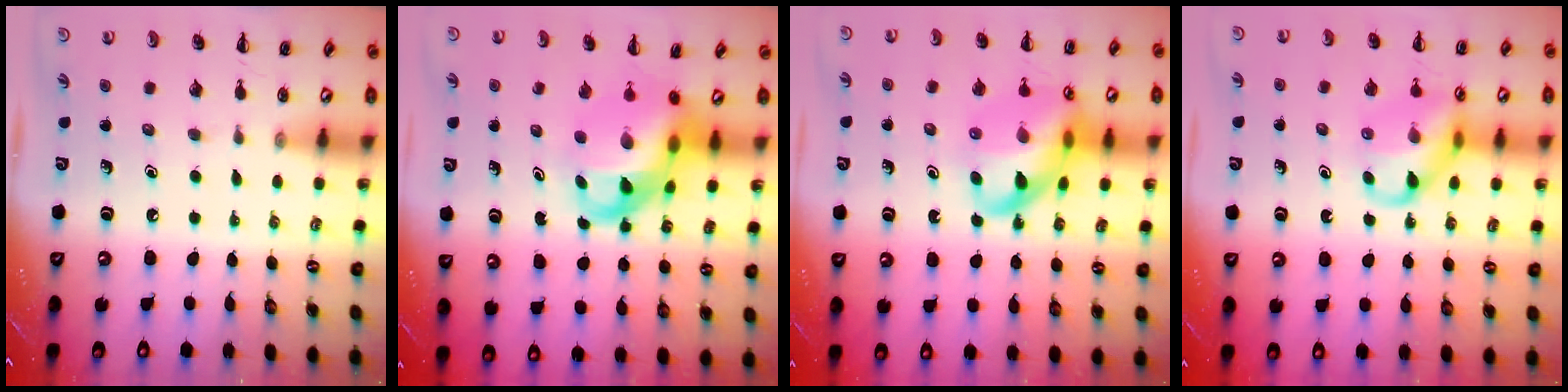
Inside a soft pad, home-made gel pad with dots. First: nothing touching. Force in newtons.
{"total": 10.4, "press": 10.1, "slide": 2.6}
{"total": 16.2, "press": 16.0, "slide": 2.4}
{"total": 12.7, "press": 12.6, "slide": 2.1}